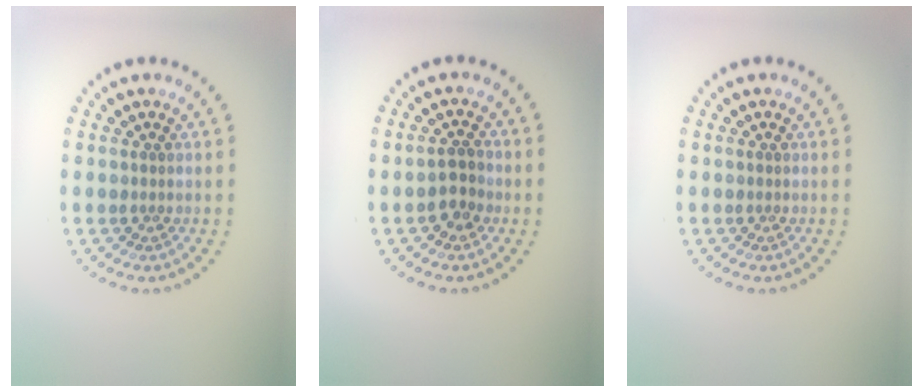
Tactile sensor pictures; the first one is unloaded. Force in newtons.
{"total": 2.1, "press": 2.0, "slide": 0.6}
{"total": 0.0}